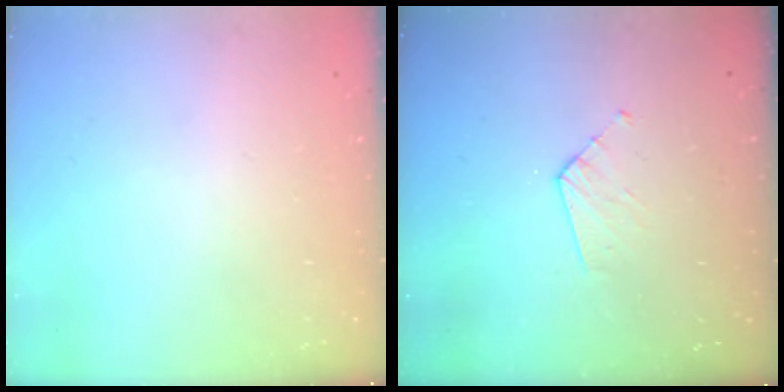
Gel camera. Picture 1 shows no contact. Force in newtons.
{"total": 3.8, "press": 3.8, "slide": 0.3}